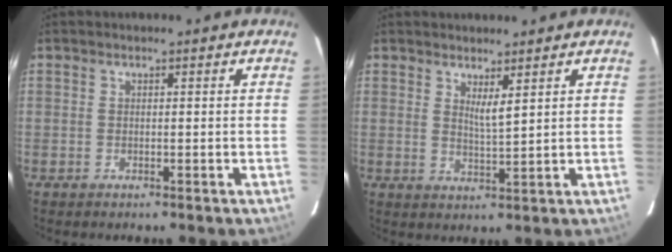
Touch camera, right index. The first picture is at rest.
{"total": 2.6, "force": [1.5, -0.1, 2.1], "torque": [-0.043, -0.014, 0.033]}